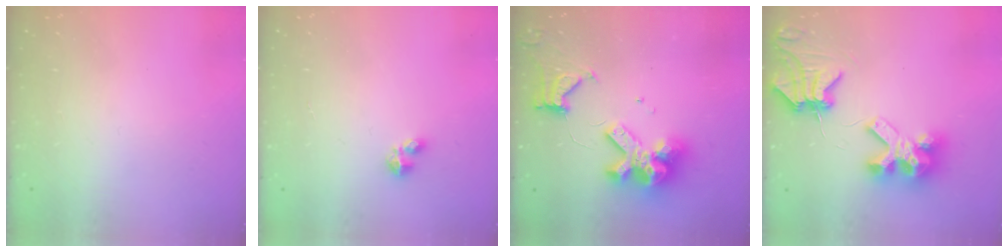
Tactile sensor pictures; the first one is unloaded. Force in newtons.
{"total": 2.9, "press": 2.9, "slide": 0.5}
{"total": 14.6, "press": 14.5, "slide": 1.8}
{"total": 9.8, "press": 9.7, "slide": 1.2}